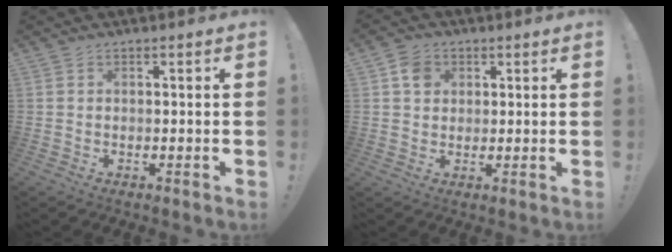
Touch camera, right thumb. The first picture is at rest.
{"total": 5.8, "force": [2.1, 5.0, 1.9], "torque": [-0.018, 0.001, 0.038]}